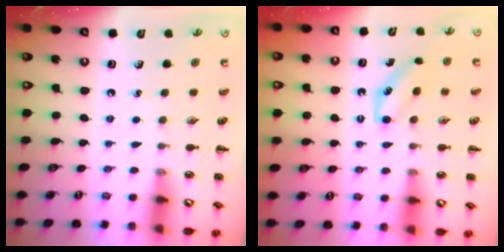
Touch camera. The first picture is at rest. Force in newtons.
{"total": 4.8, "press": 4.6, "slide": 1.4}